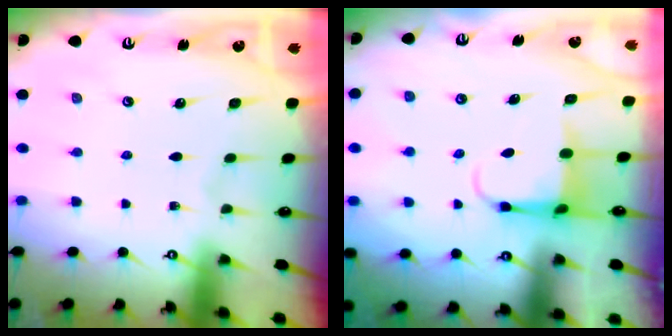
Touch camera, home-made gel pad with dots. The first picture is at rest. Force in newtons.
{"total": 4.2, "press": 4.1, "slide": 1.0}